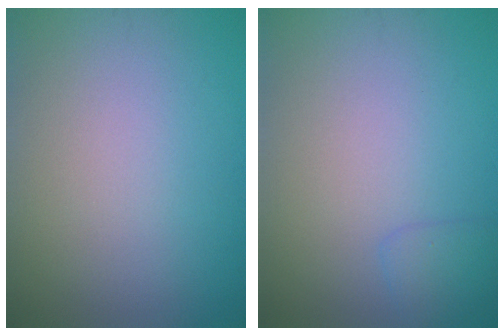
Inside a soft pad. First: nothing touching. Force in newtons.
{"total": 1.3, "press": 1.3, "slide": 0.1}